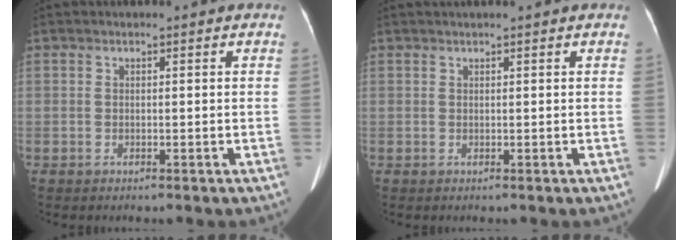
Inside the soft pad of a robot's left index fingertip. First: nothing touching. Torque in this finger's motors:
{"motor_torque": [-0.18, -0.04, -0.12, 0.00]}